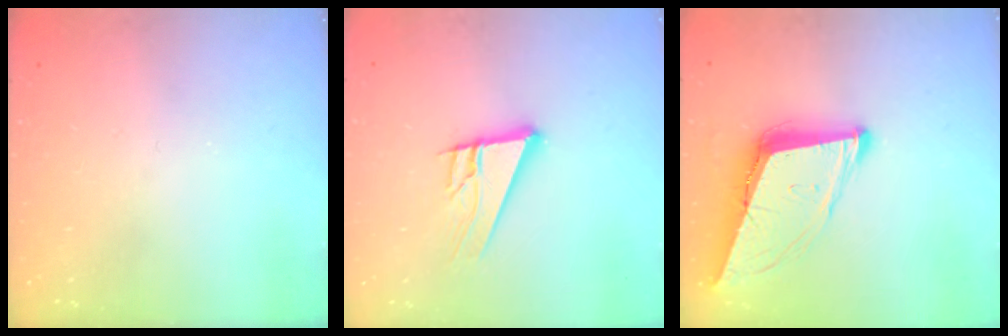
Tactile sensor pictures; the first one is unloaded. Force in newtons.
{"total": 11.4, "press": 11.3, "slide": 2.0}
{"total": 11.8, "press": 11.2, "slide": 3.8}